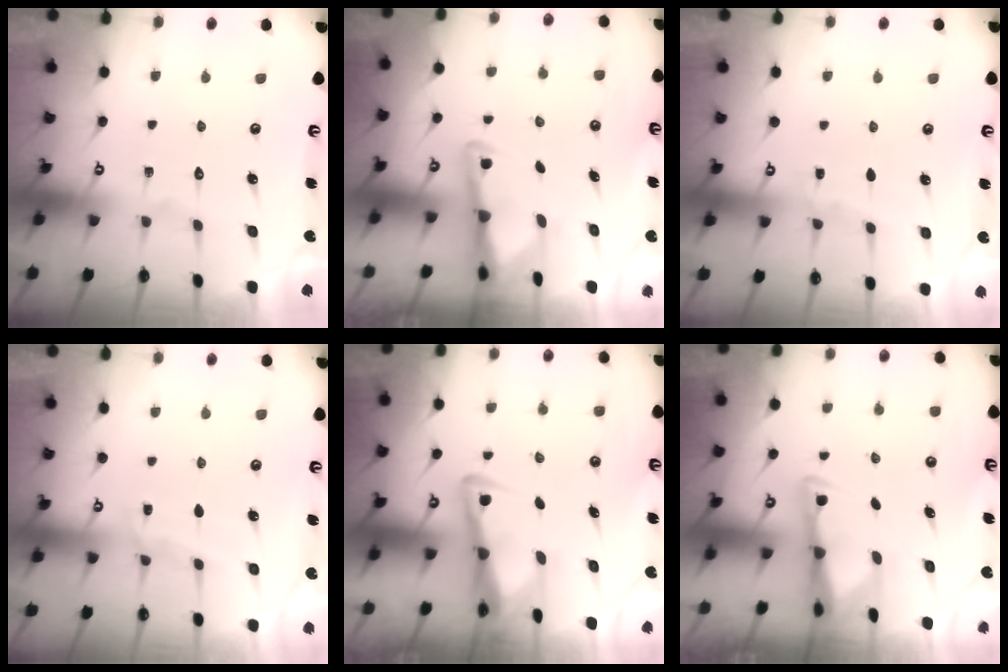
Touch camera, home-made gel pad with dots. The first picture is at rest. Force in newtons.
{"total": 2.9, "press": 2.8, "slide": 0.6}
{"total": 2.6, "press": 2.5, "slide": 0.4}
{"total": 4.1, "press": 4.1, "slide": 0.6}
{"total": 3.9, "press": 3.9, "slide": 0.6}
{"total": 3.0, "press": 3.0, "slide": 0.6}